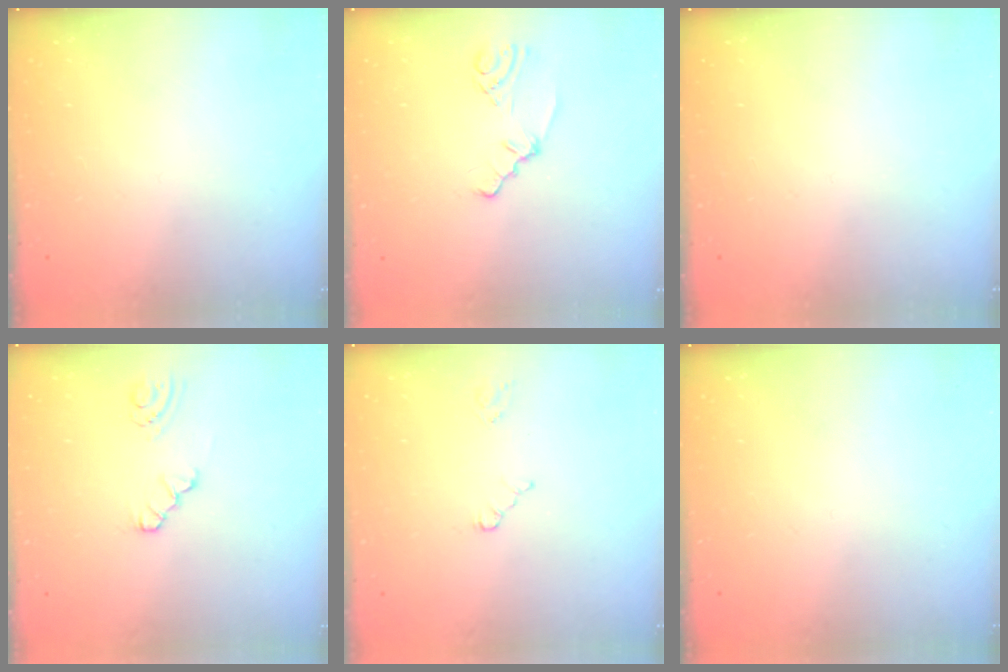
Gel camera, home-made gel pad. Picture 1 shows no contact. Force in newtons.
{"total": 1.7, "press": 1.7, "slide": 0.4}
{"total": 0.0}
{"total": 3.0, "press": 3.0, "slide": 0.4}
{"total": 3.7, "press": 3.7, "slide": 0.4}
{"total": 0.0}